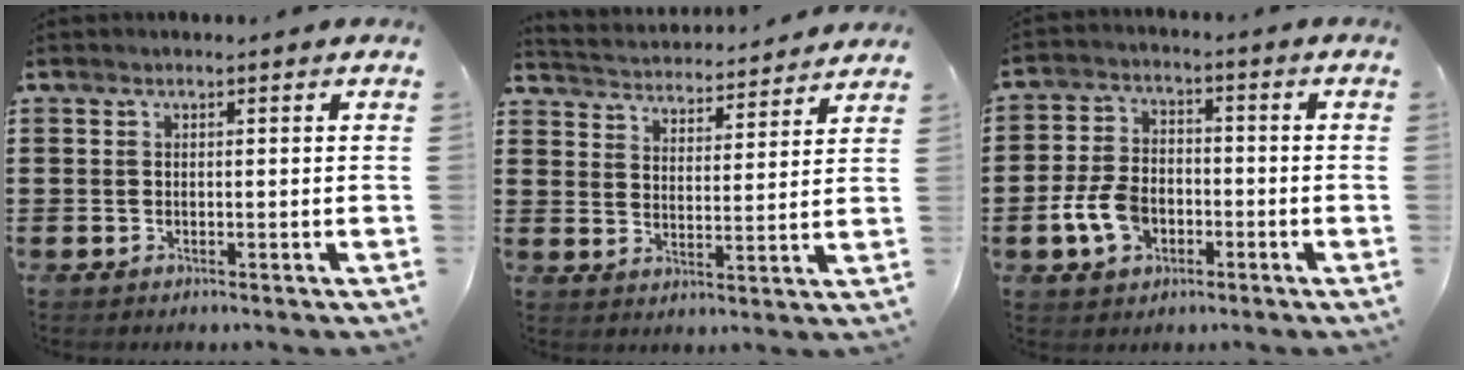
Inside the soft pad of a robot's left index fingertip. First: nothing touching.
{"total": 3.7, "force": [3.6, -0.2, -0.5], "torque": [-0.015, -0.033, 0.057]}
{"total": 7.4, "force": [-2.6, 4.9, 4.8], "torque": [-0.118, 0.006, -0.053]}